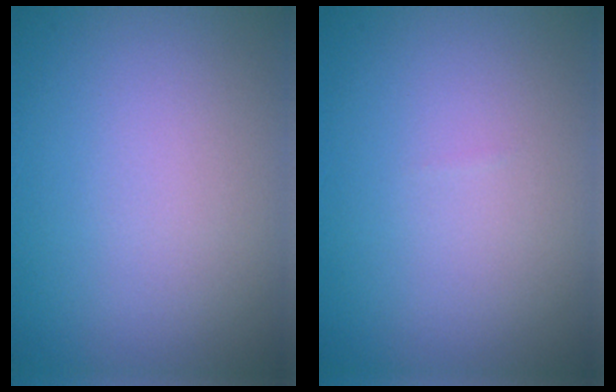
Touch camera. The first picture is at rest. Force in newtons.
{"total": 0.0}